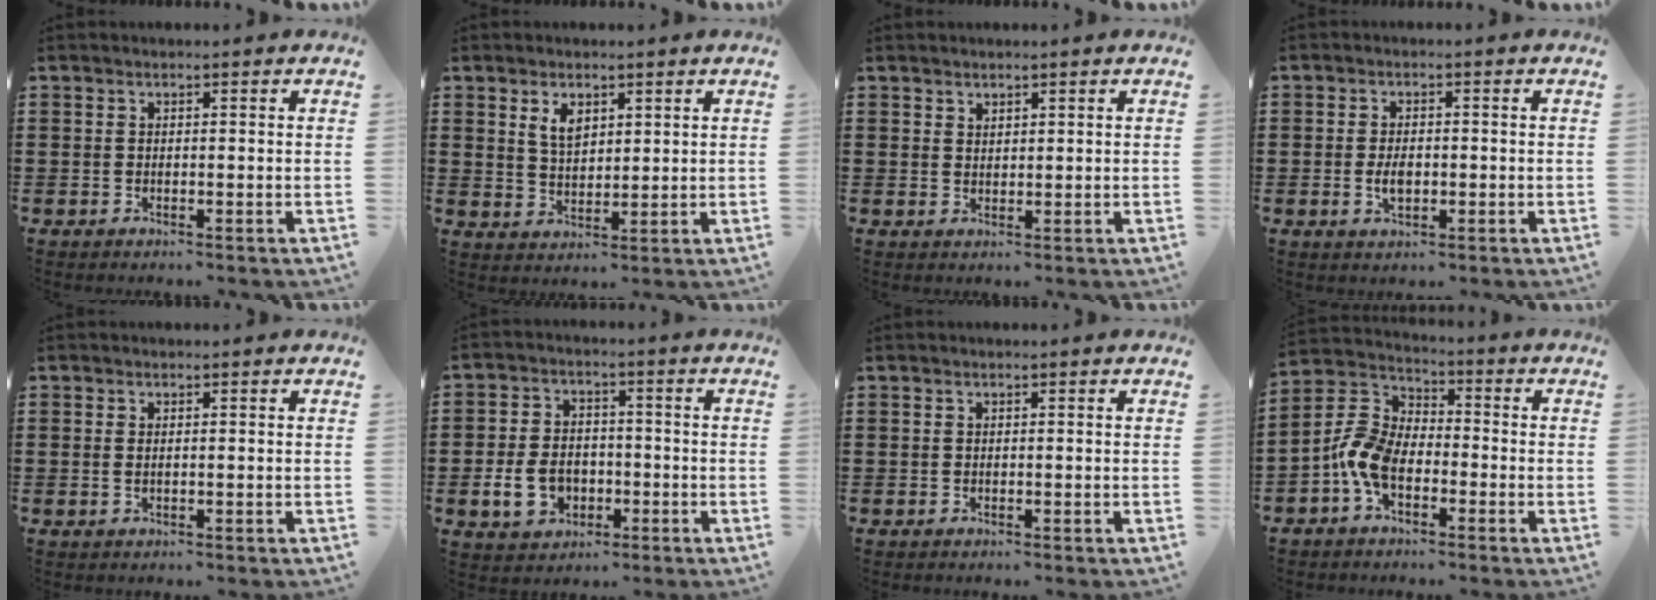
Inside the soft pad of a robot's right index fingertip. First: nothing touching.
{"total": 3.7, "force": [2.0, 2.1, 2.2], "torque": [-0.051, 0.007, 0.037]}
{"total": 1.5, "force": [1.3, 0.6, 0.0], "torque": [-0.002, 0.002, 0.027]}
{"total": 3.3, "force": [-0.5, 1.8, 2.7], "torque": [-0.057, -0.002, -0.011]}
{"total": 0.8, "force": [0.1, 0.2, 0.8], "torque": [-0.016, 0.002, 0.001]}
{"total": 6.8, "force": [-2.0, 5.1, 4.0], "torque": [-0.088, 0.002, -0.042]}
{"total": 0.0}
{"total": 7.9, "force": [-2.9, 4.7, 5.7], "torque": [-0.160, -0.001, -0.066]}